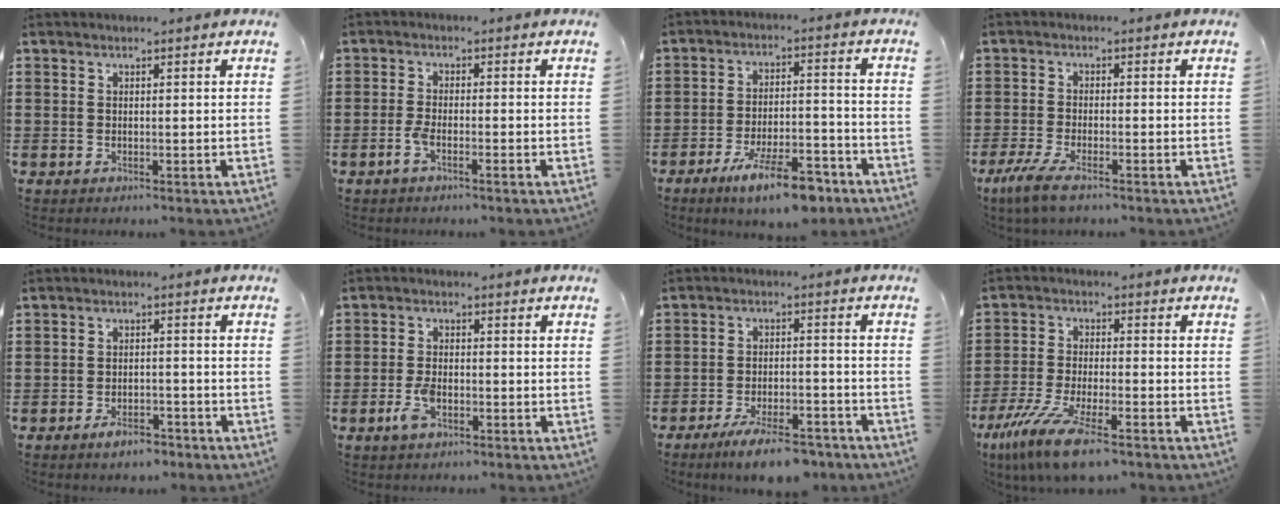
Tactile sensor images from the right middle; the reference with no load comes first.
{"total": 2.3, "force": [-1.3, 0.4, 1.8], "torque": [-0.049, -0.003, -0.028]}
{"total": 10.4, "force": [-7.7, 2.1, 6.7], "torque": [-0.115, 0.014, -0.141]}
{"total": 4.3, "force": [-3.2, 0.7, 2.7], "torque": [-0.075, -0.014, -0.066]}
{"total": 3.2, "force": [-2.8, 1.0, 1.3], "torque": [-0.024, 0.005, -0.052]}
{"total": 3.9, "force": [-1.7, 1.7, 3.0], "torque": [-0.074, -0.003, -0.036]}
{"total": 7.3, "force": [-6.2, 1.1, 3.8], "torque": [-0.068, -0.002, -0.112]}
{"total": 9.7, "force": [-7.3, 1.3, 6.2], "torque": [-0.139, -0.008, -0.142]}